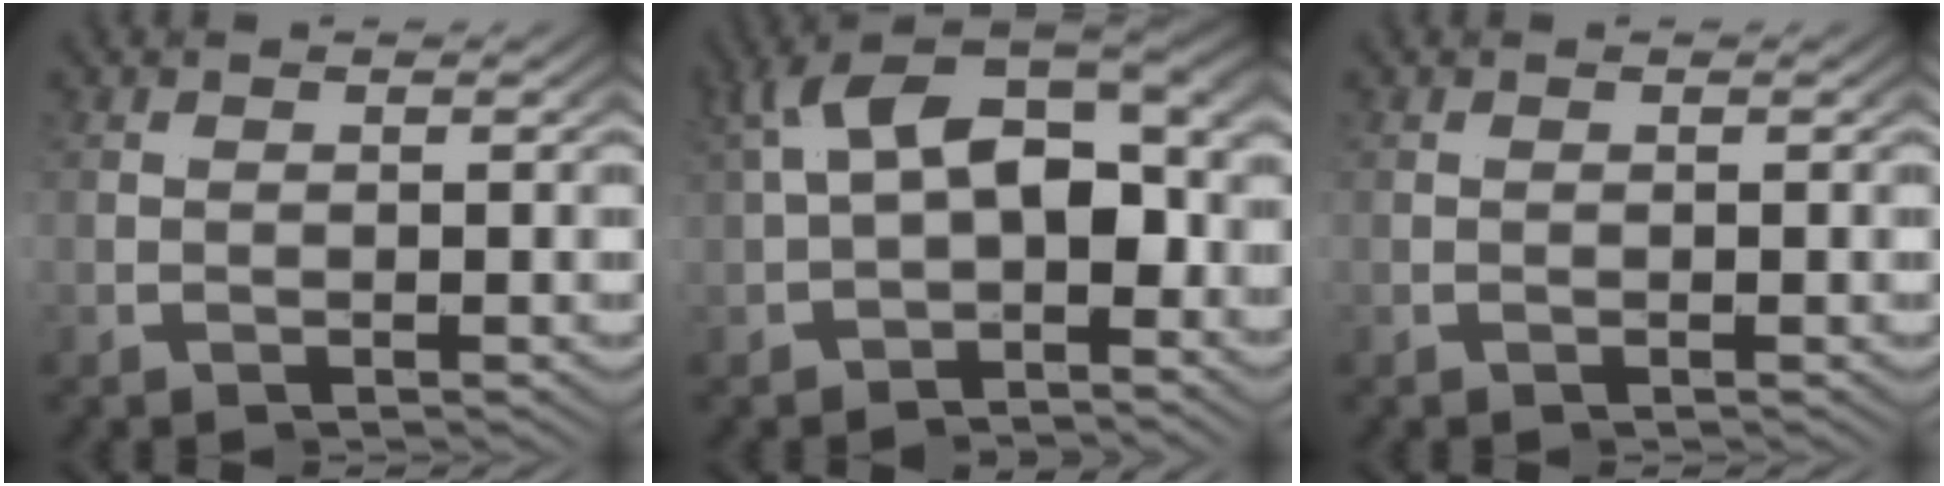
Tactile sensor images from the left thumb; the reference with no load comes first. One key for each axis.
{"total": 9.0, "fx": -0.1, "fy": 5.9, "fz": 6.8, "tx": -0.128, "ty": -0.005, "tz": -0.004}
{"total": 0.0}